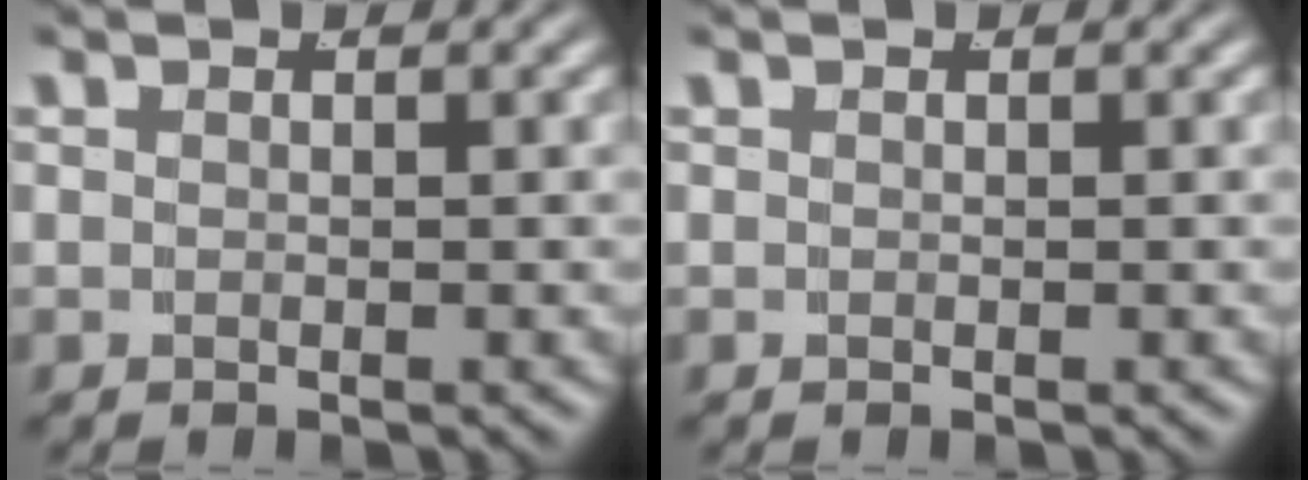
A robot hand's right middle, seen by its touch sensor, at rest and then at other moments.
{"total": 0.0}